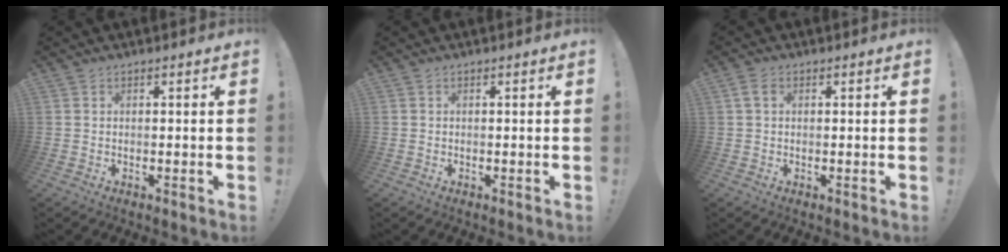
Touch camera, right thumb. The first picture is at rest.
{"total": 1.2, "force": [0.1, 1.2, -0.1], "torque": [0.010, -0.004, -0.001]}
{"total": 2.7, "force": [0.8, 1.6, 1.9], "torque": [-0.035, 0.005, 0.016]}